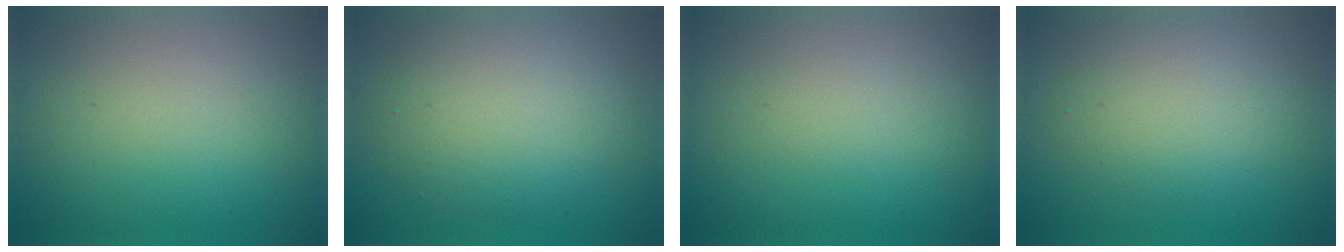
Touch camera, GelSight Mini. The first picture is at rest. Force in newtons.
{"total": 5.5, "press": 5.5, "slide": 0.2}
{"total": 0.0}
{"total": 3.9, "press": 3.9, "slide": 0.2}